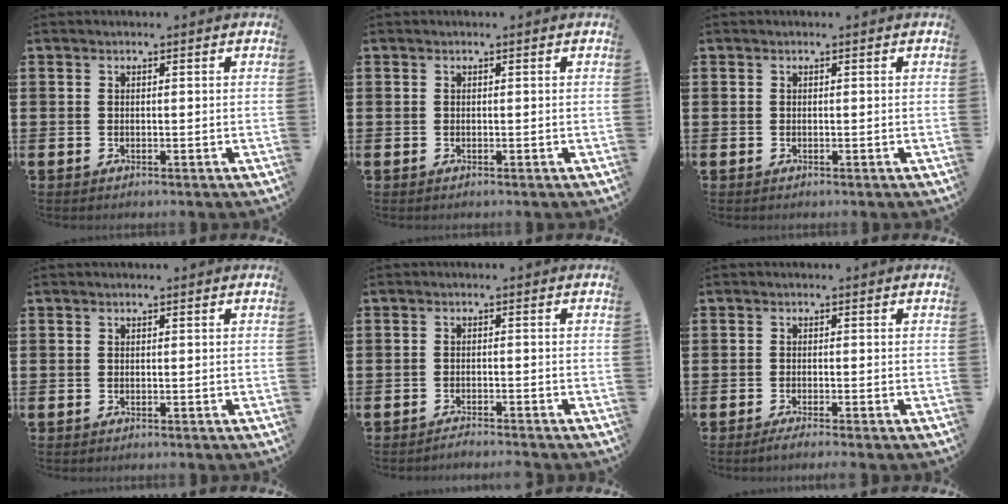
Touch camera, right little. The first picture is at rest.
{"total": 0.0}
{"total": 0.0}
{"total": 0.0}
{"total": 1.3, "force": [-1.3, -0.1, 0.2], "torque": [-0.004, 0.001, -0.026]}
{"total": 1.1, "force": [-0.8, 0.0, 0.8], "torque": [-0.012, -0.003, -0.014]}